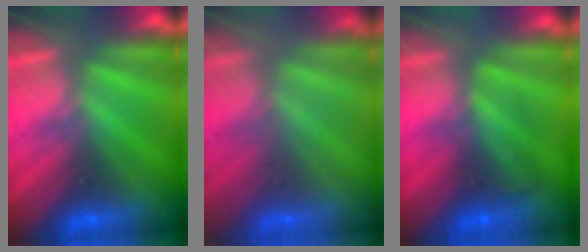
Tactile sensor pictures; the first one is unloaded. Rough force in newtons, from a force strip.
{"total": 1.7}
{"total": 2.4}